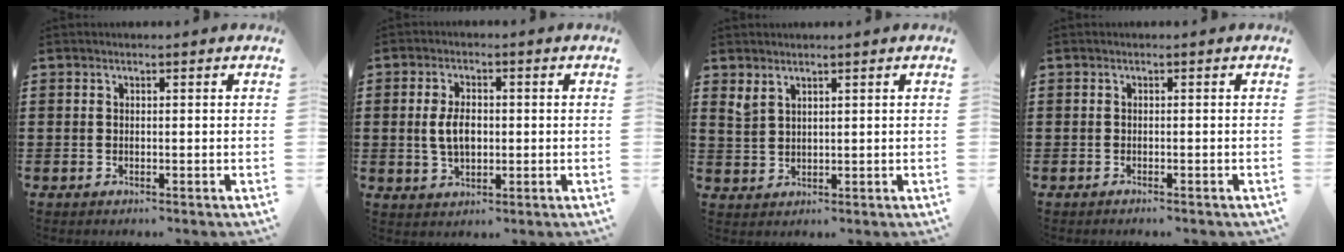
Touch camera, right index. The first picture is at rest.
{"total": 4.9, "force": [-0.1, 2.7, 4.1], "torque": [-0.082, 0.001, -0.008]}
{"total": 2.3, "force": [1.8, 1.0, 1.0], "torque": [-0.024, 0.003, 0.035]}
{"total": 0.6, "force": [-0.6, 0.1, 0.1], "torque": [-0.005, -0.001, -0.012]}